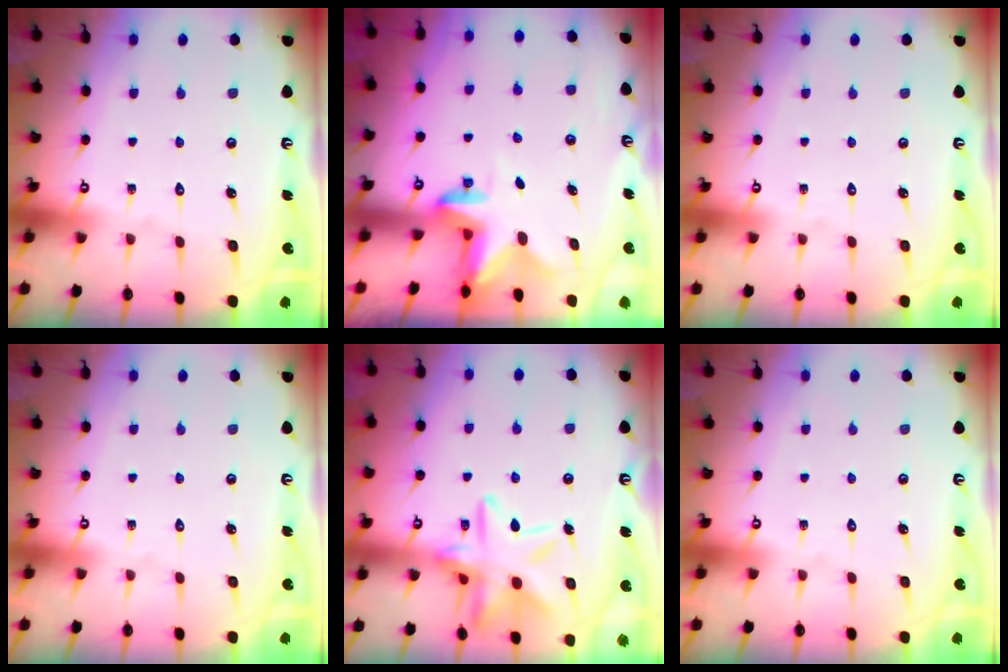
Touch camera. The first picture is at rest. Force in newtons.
{"total": 2.6, "press": 2.5, "slide": 0.5}
{"total": 0.0}
{"total": 0.0}
{"total": 17.4, "press": 17.3, "slide": 1.2}
{"total": 0.0}